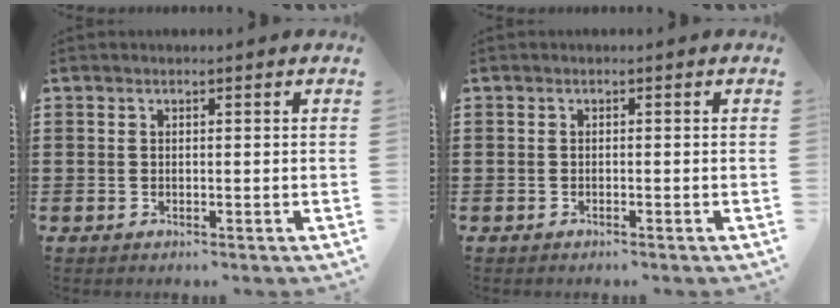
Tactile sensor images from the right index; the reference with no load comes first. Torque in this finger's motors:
{"motor_torque": [-0.07, 0.09, -0.24, -0.20]}